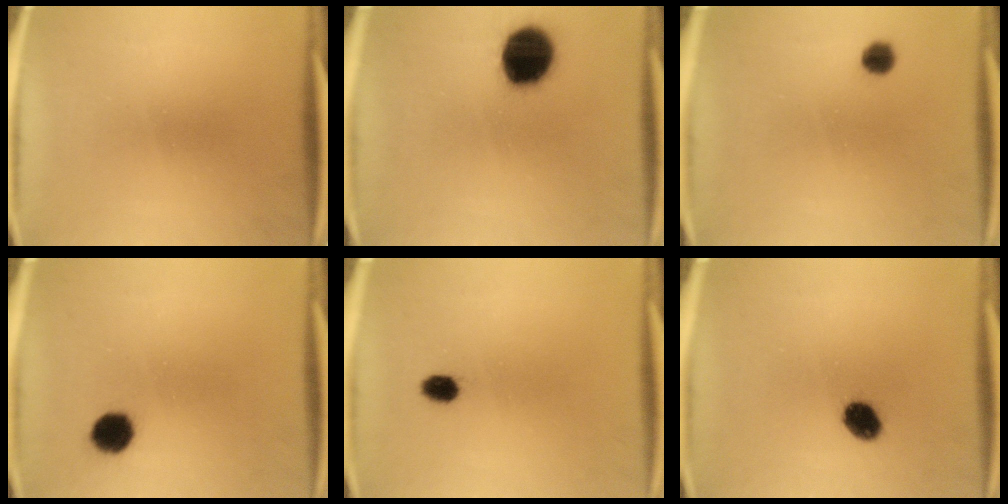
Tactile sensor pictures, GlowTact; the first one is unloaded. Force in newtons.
{"total": 15.2}
{"total": 2.6}
{"total": 5.4}
{"total": 2.7}
{"total": 5.5}